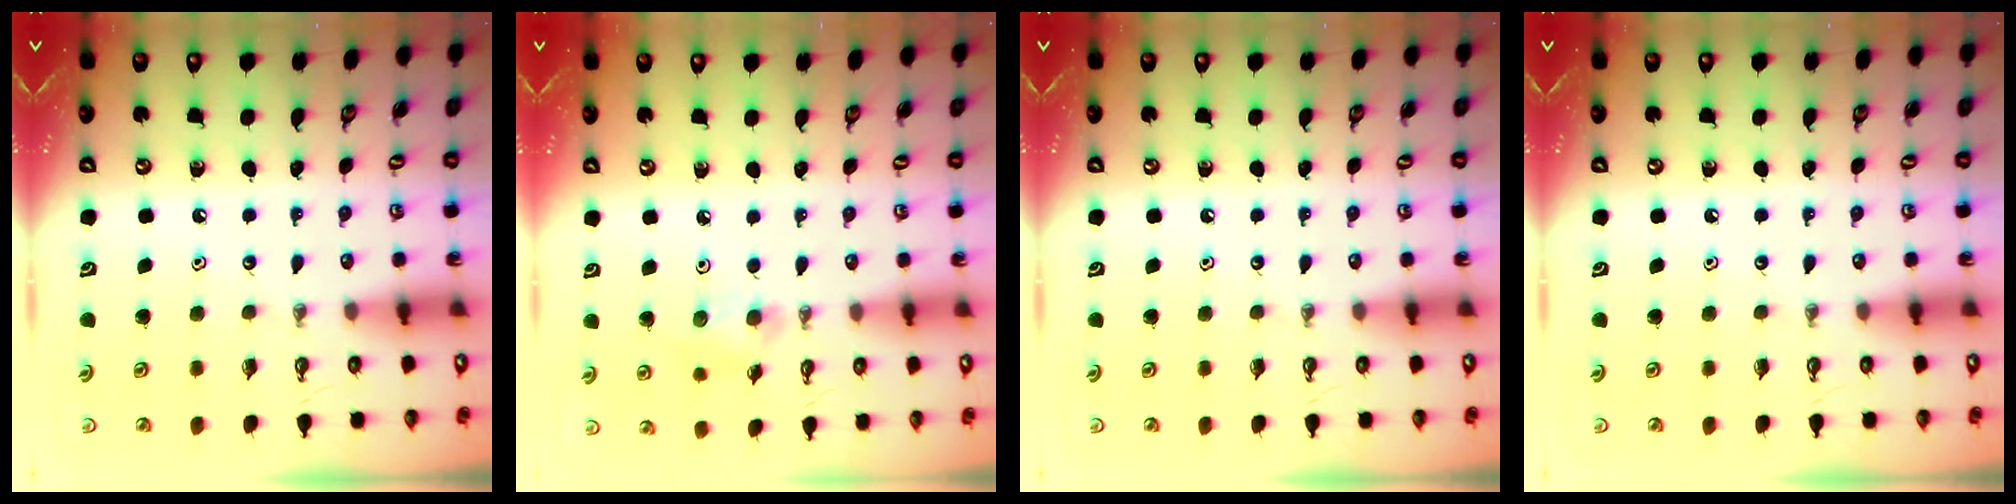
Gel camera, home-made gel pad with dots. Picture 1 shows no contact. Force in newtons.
{"total": 6.4, "press": 5.7, "slide": 2.9}
{"total": 0.0}
{"total": 0.0}